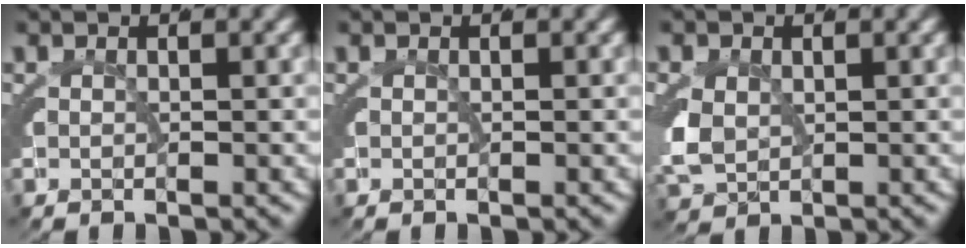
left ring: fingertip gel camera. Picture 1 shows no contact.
{"total": 0.0}
{"total": 3.6, "force": [-0.4, 3.1, 1.8], "torque": [-0.068, -0.024, 0.012]}